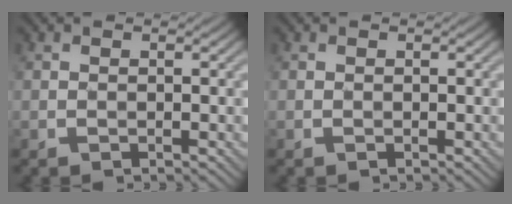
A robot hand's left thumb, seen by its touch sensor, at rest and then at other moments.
{"total": 0.0}